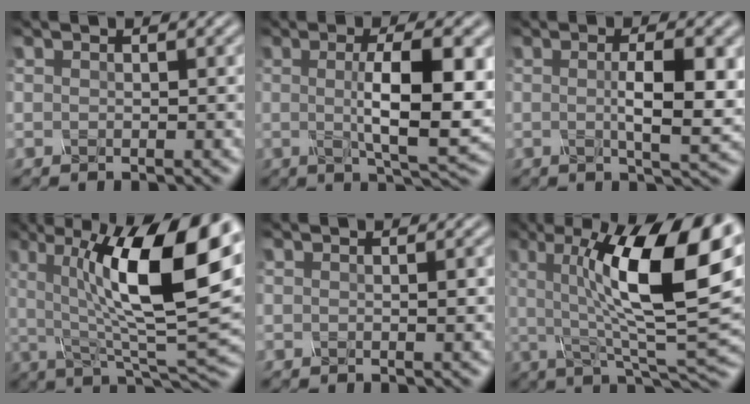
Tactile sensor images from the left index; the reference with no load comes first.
{"total": 8.4, "force": [0.4, 2.0, 8.2], "torque": [-0.118, -0.002, 0.008]}
{"total": 5.7, "force": [0.1, 1.3, 5.5], "torque": [-0.087, 0.001, 0.003]}
{"total": 13.9, "force": [3.0, 3.8, 13.0], "torque": [-0.195, 0.004, 0.043]}
{"total": 0.7, "force": [0.0, 0.1, 0.7], "torque": [-0.008, 0.000, 0.000]}
{"total": 14.1, "force": [3.2, 3.7, 13.2], "torque": [-0.193, 0.010, 0.046]}